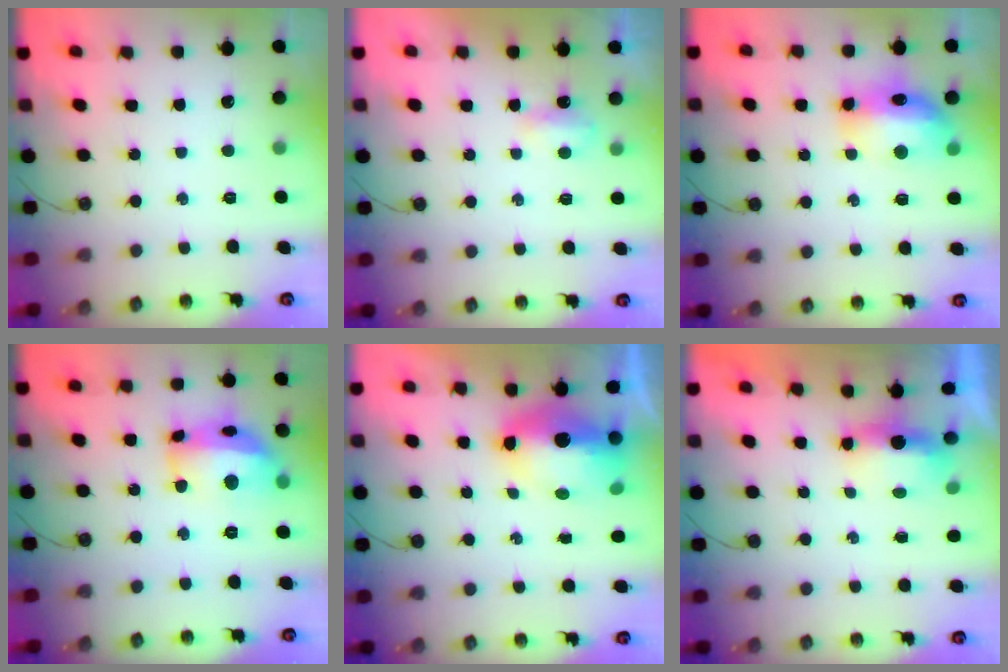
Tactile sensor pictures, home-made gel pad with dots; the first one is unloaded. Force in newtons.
{"total": 3.5, "press": 3.5, "slide": 0.6}
{"total": 13.3, "press": 13.3, "slide": 1.2}
{"total": 17.0, "press": 16.9, "slide": 1.9}
{"total": 10.1, "press": 10.1, "slide": 0.9}
{"total": 5.1, "press": 4.9, "slide": 1.3}